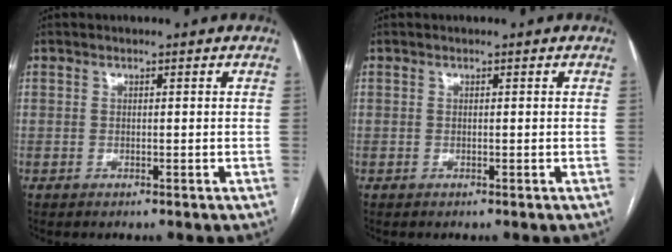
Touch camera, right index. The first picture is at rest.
{"total": 0.0}